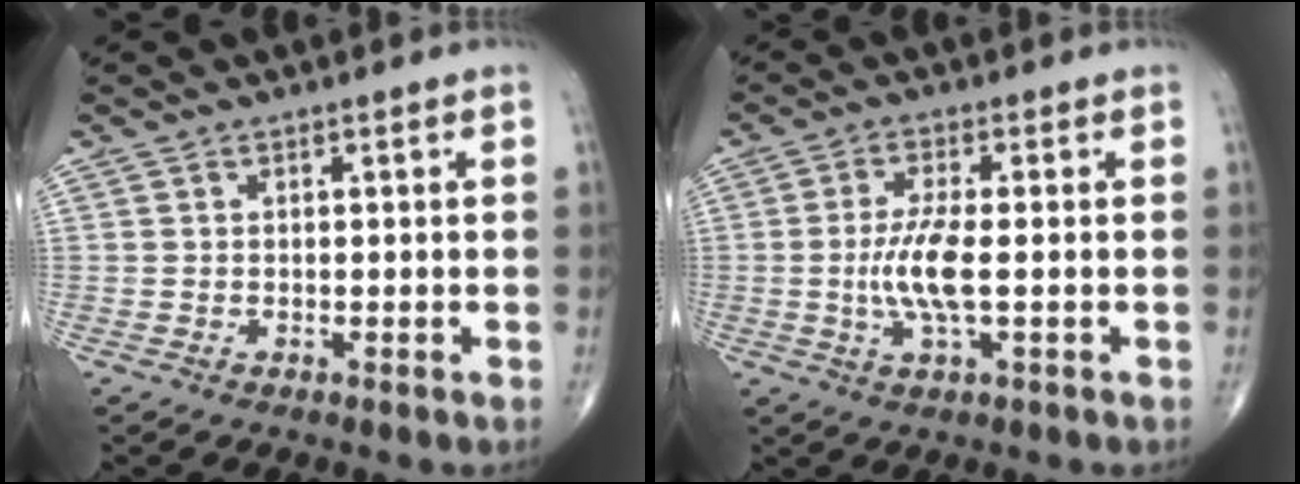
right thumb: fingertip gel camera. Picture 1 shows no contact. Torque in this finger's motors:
{"motor_torque": [1.19, 1.14, 1.04, 0.06, 0.08]}